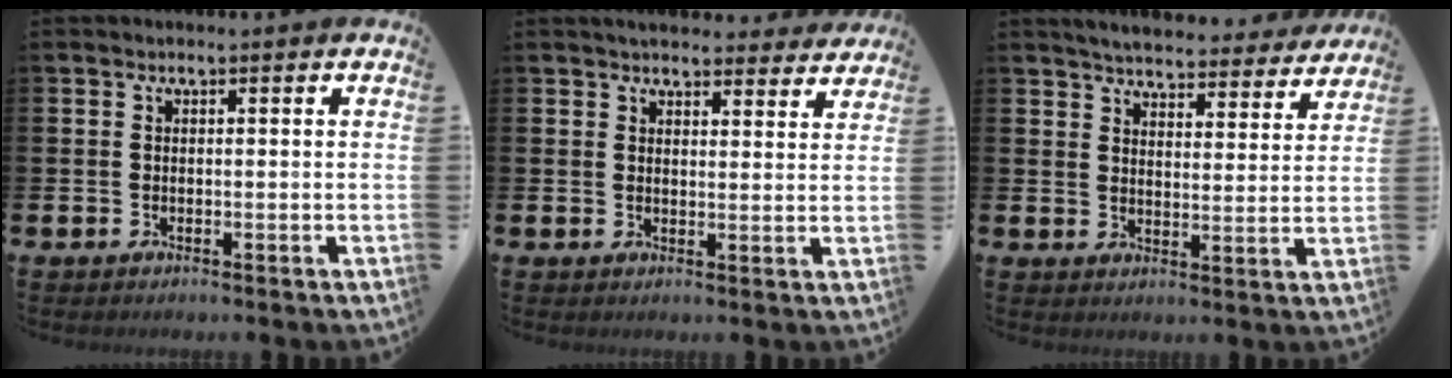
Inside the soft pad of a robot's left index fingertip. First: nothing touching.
{"total": 4.0, "force": [3.9, 0.8, 0.4], "torque": [-0.001, -0.023, 0.069]}
{"total": 4.9, "force": [4.8, 0.6, 0.6], "torque": [-0.023, -0.036, 0.081]}